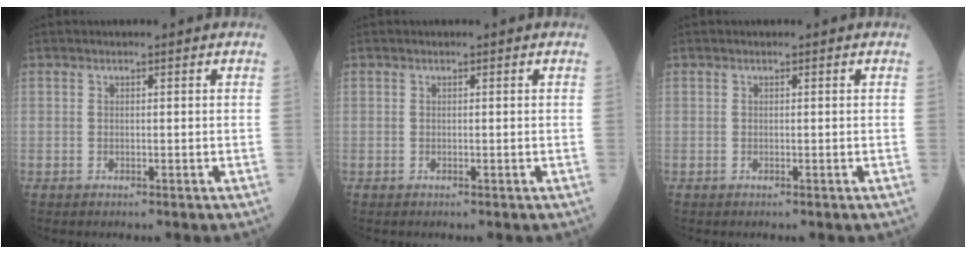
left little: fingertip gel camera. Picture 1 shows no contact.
{"total": 0.0}
{"total": 0.0}